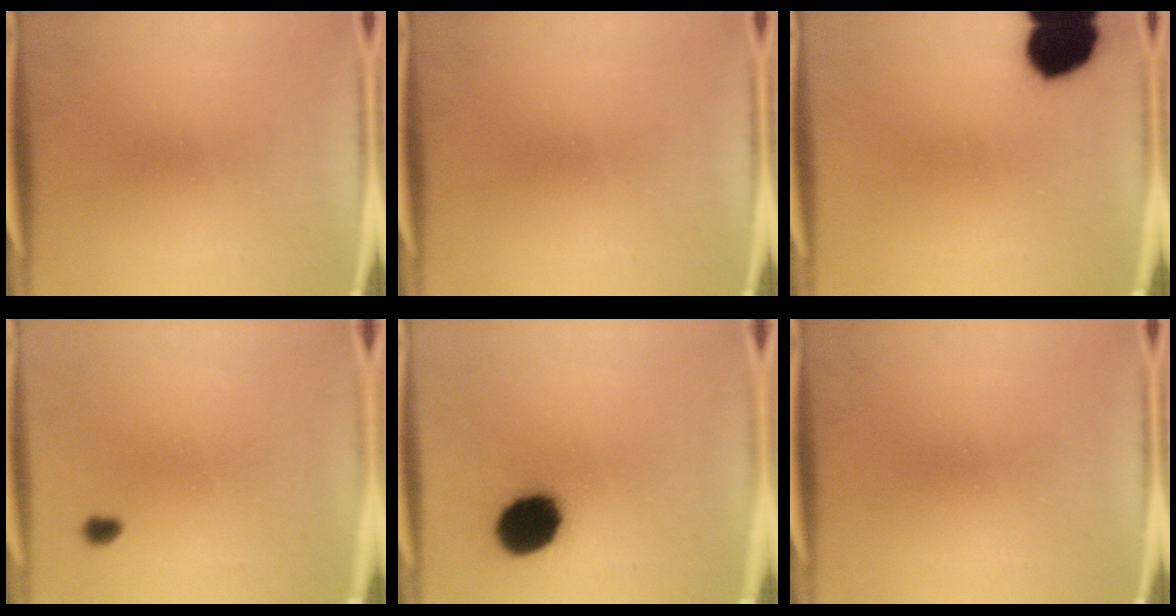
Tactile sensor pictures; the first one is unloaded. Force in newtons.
{"total": 0.0}
{"total": 14.9}
{"total": 1.3}
{"total": 14.8}
{"total": 0.0}